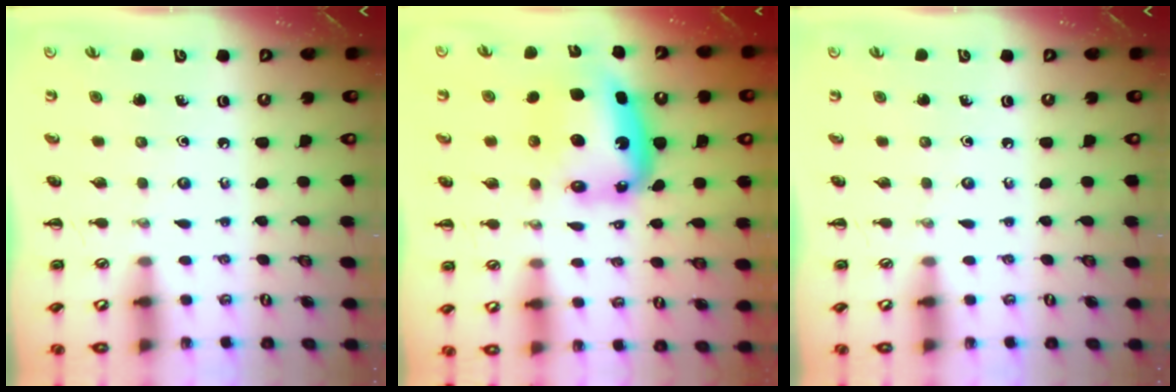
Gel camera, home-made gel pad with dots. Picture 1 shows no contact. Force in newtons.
{"total": 10.3, "press": 9.9, "slide": 3.0}
{"total": 0.0}